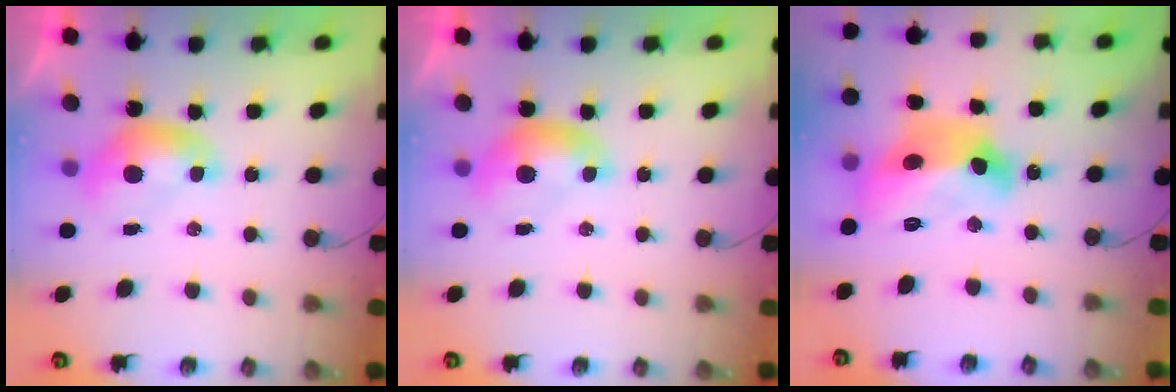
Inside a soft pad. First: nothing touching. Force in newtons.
{"total": 0.0}
{"total": 13.6, "press": 13.6, "slide": 1.0}